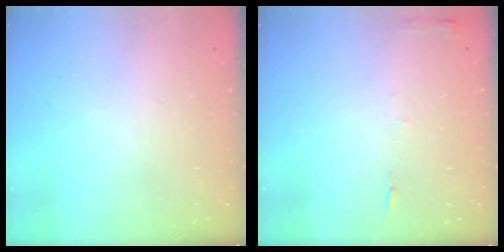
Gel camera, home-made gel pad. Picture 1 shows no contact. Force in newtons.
{"total": 5.3, "press": 5.3, "slide": 0.6}